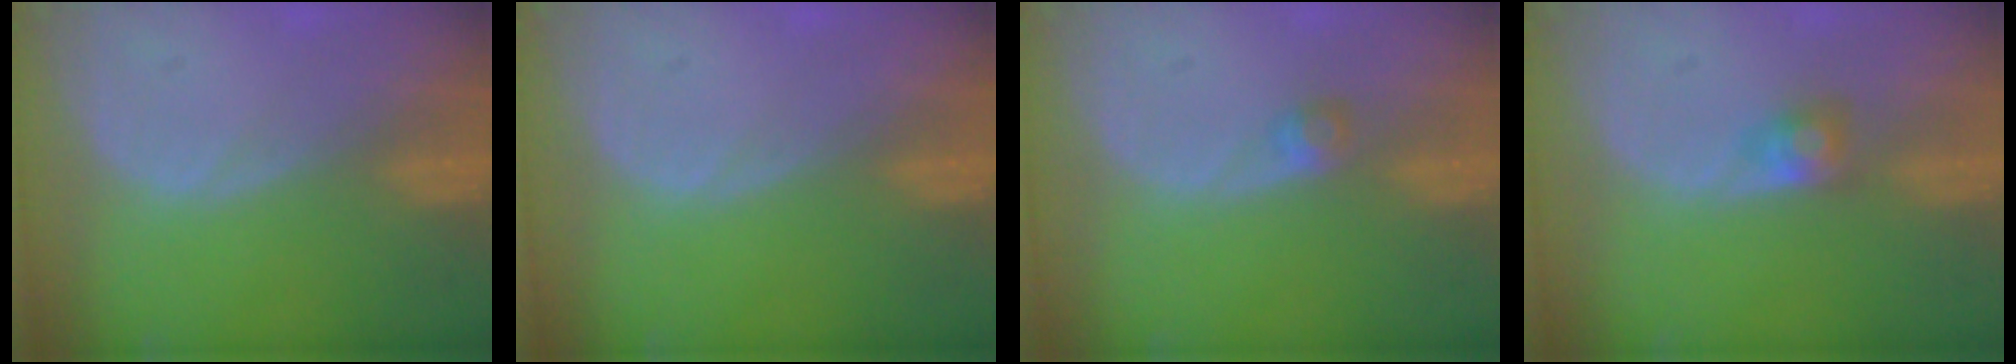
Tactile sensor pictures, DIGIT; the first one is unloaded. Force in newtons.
{"total": 0.0}
{"total": 2.0, "press": 1.7, "slide": 1.1}
{"total": 2.6, "press": 2.5, "slide": 0.7}